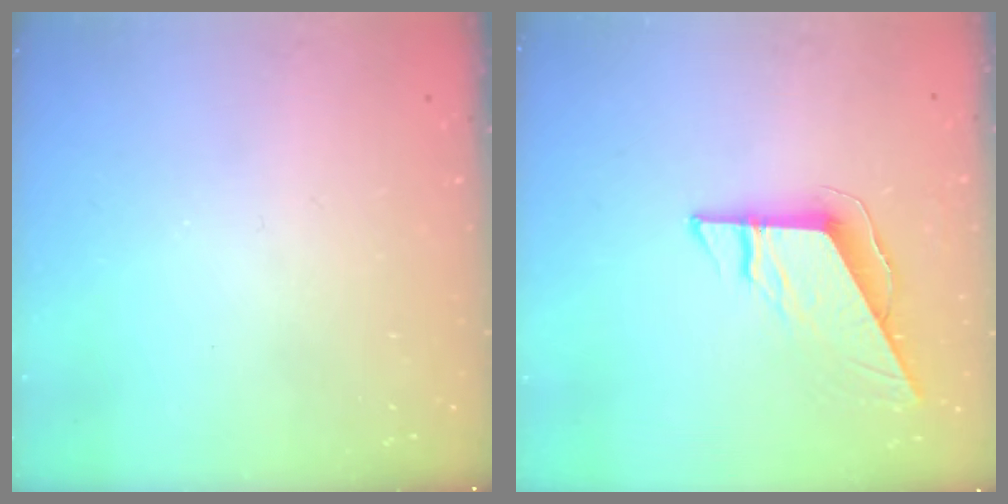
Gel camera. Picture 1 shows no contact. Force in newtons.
{"total": 9.0, "press": 9.0, "slide": 0.4}